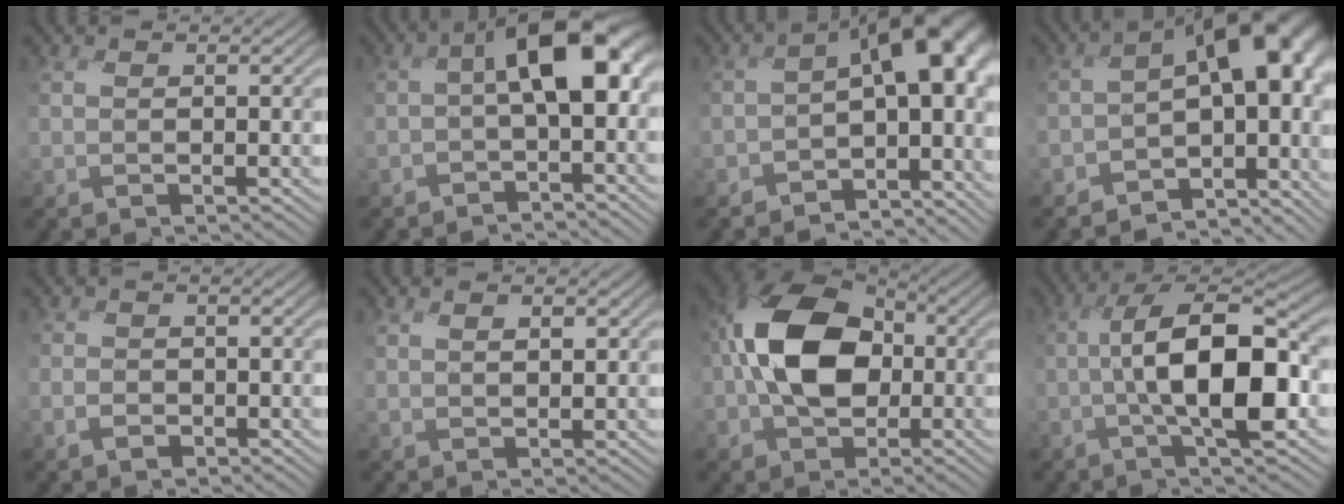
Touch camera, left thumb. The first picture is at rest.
{"total": 9.4, "force": [-0.7, 5.1, 7.8], "torque": [-0.123, 0.002, -0.021]}
{"total": 13.6, "force": [-2.3, 8.2, 10.6], "torque": [-0.167, -0.024, -0.023]}
{"total": 15.0, "force": [-1.6, 8.9, 11.9], "torque": [-0.185, -0.031, 0.008]}
{"total": 1.8, "force": [-1.5, 1.0, -0.1], "torque": [0.007, -0.005, -0.034]}
{"total": 1.6, "force": [0.6, 0.8, 1.3], "torque": [-0.017, -0.002, 0.011]}
{"total": 13.5, "force": [-0.8, 9.5, 9.5], "torque": [-0.193, 0.017, -0.029]}
{"total": 11.6, "force": [-1.6, 4.9, 10.5], "torque": [-0.175, 0.004, -0.035]}